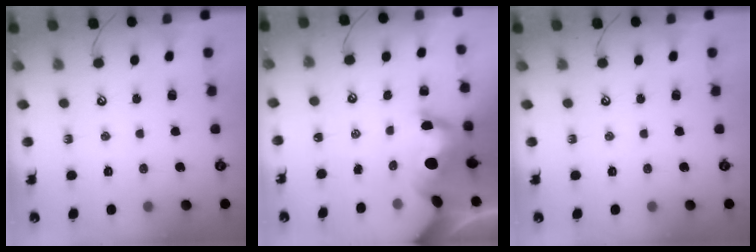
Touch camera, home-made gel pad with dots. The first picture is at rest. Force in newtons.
{"total": 8.2, "press": 8.2, "slide": 0.8}
{"total": 0.0}